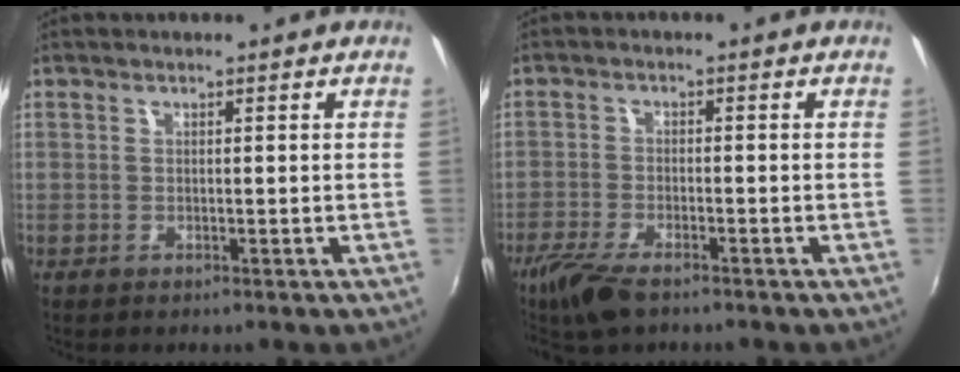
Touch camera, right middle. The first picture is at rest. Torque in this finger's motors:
{"motor_torque": [0.69, -0.65, 0.20, 0.07]}